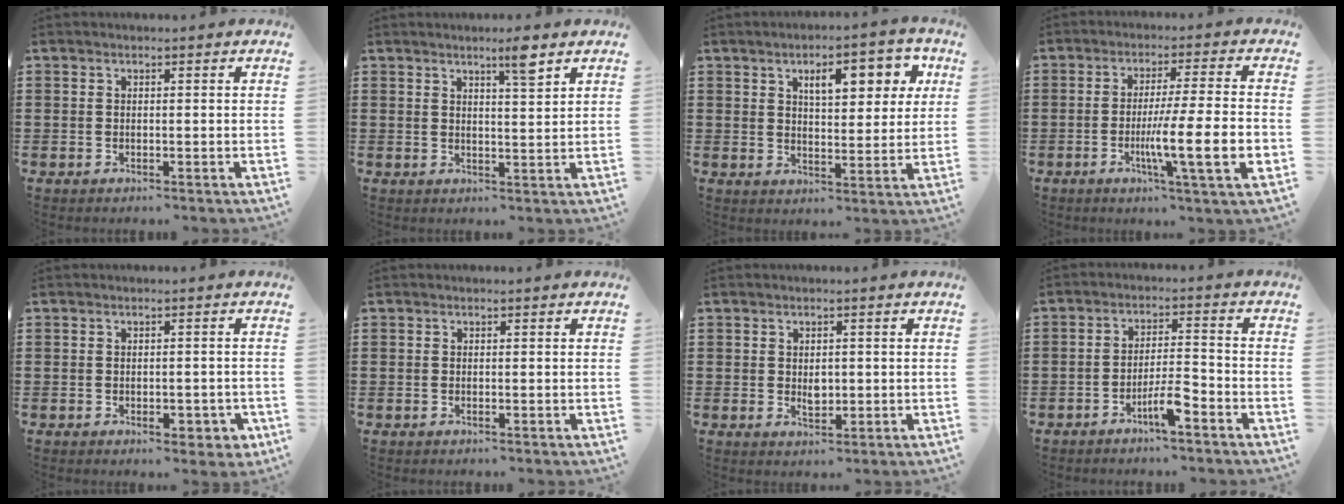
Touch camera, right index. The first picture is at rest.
{"total": 4.2, "force": [3.1, 0.0, 2.9], "torque": [-0.046, -0.006, 0.048]}
{"total": 8.3, "force": [3.8, 3.6, 6.4], "torque": [-0.089, -0.005, 0.056]}
{"total": 11.1, "force": [-2.8, 0.6, 10.7], "torque": [-0.182, -0.020, -0.052]}
{"total": 2.8, "force": [-1.2, 1.6, 2.0], "torque": [-0.035, 0.003, -0.022]}
{"total": 0.0}
{"total": 2.3, "force": [0.1, 1.4, 1.8], "torque": [-0.027, 0.001, 0.001]}
{"total": 5.4, "force": [-3.3, 0.9, 4.2], "torque": [-0.082, 0.001, -0.062]}